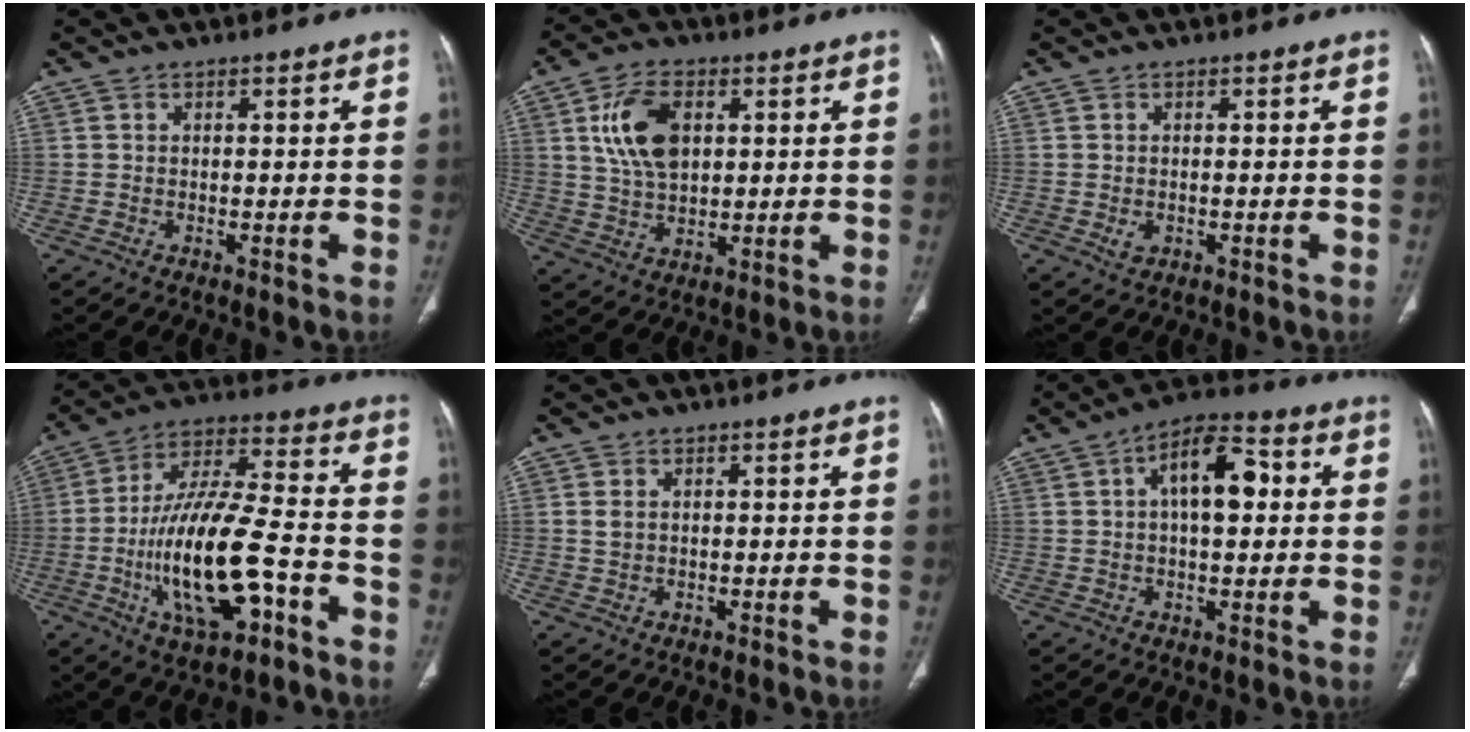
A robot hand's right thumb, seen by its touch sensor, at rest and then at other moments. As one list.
[{"total": 10.7, "force": [3.0, 6.6, 7.9], "torque": [-0.137, -0.005, 0.059]}, {"total": 1.7, "force": [-0.4, 1.2, 1.1], "torque": [-0.019, 0.000, -0.001]}, {"total": 20.1, "force": [-6.5, 7.5, 17.5], "torque": [-0.323, 0.040, -0.103]}, {"total": 1.8, "force": [0.3, 1.3, 1.1], "torque": [-0.022, 0.001, 0.011]}, {"total": 11.1, "force": [2.2, 5.5, 9.4], "torque": [-0.134, 0.021, 0.026]}]